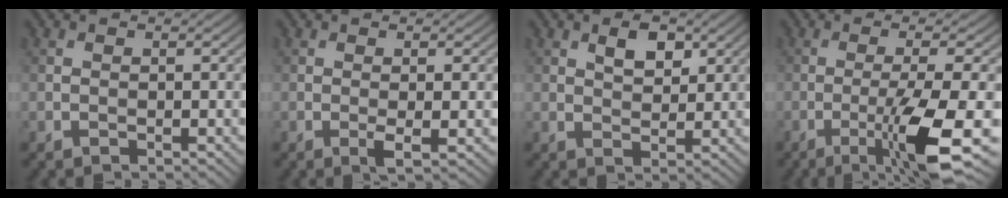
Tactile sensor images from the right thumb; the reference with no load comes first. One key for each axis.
{"total": 1.9, "fx": -0.3, "fy": 0.1, "fz": 1.9, "tx": -0.038, "ty": -0.002, "tz": -0.006}
{"total": 3.5, "fx": 1.8, "fy": 1.8, "fz": 2.4, "tx": -0.042, "ty": -0.001, "tz": 0.032}
{"total": 9.6, "fx": -3.4, "fy": 1.0, "fz": 8.9, "tx": -0.146, "ty": 0.010, "tz": -0.057}